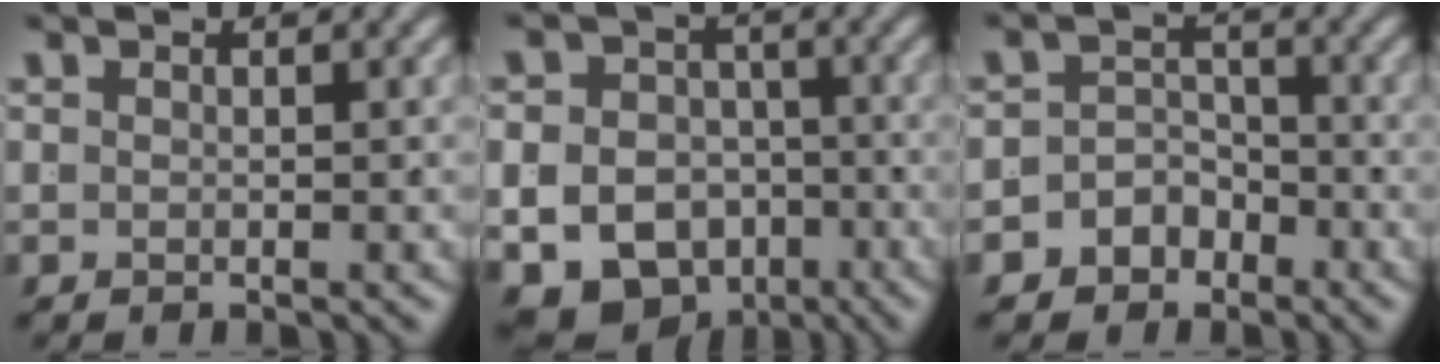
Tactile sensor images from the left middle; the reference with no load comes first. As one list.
[{"total": 16.6, "force": [-6.6, 14.3, 5.2], "torque": [-0.120, -0.073, -0.106]}, {"total": 5.7, "force": [-3.2, 4.5, 1.3], "torque": [-0.032, -0.014, -0.058]}]